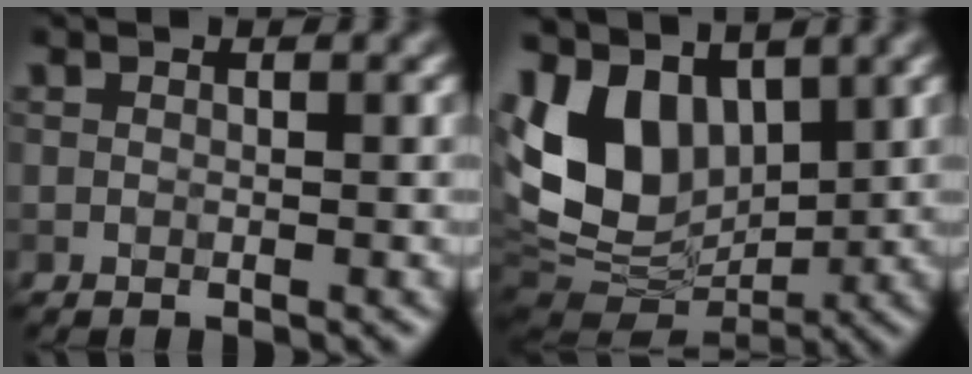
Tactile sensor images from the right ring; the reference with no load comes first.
{"total": 10.7, "force": [3.1, 7.1, 7.3], "torque": [-0.162, -0.005, 0.053]}